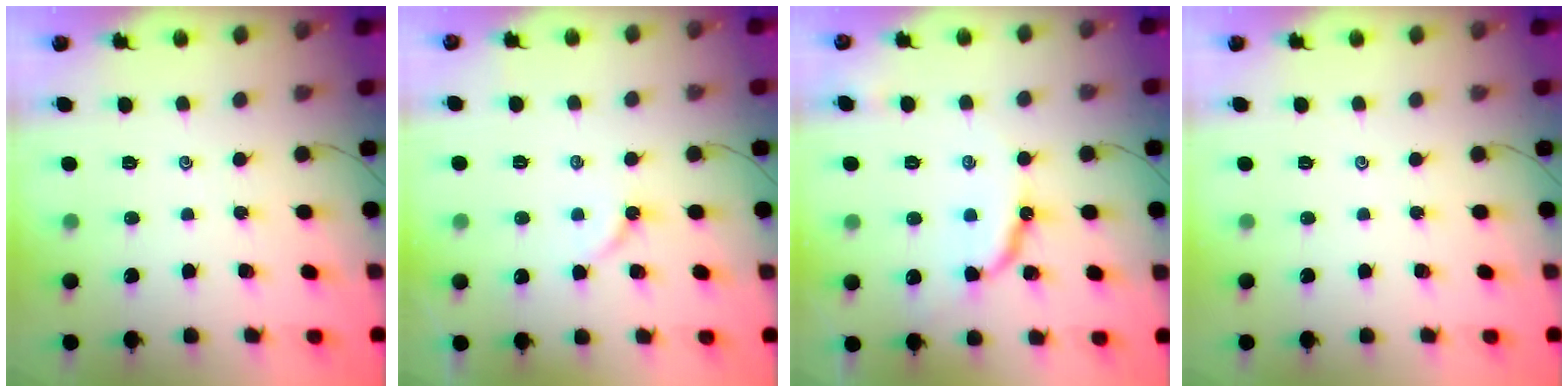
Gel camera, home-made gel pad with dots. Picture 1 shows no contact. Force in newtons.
{"total": 4.6, "press": 4.5, "slide": 0.7}
{"total": 8.7, "press": 8.6, "slide": 0.9}
{"total": 0.0}